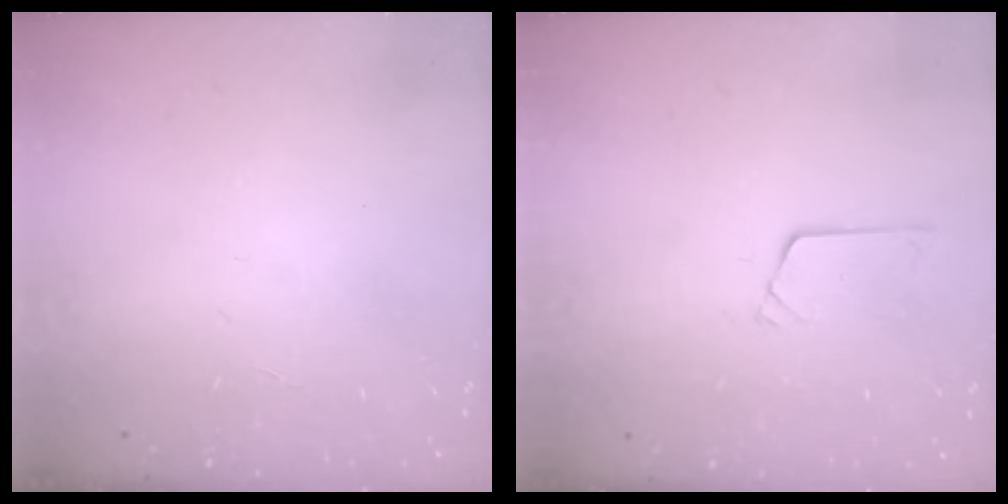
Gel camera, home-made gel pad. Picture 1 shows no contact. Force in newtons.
{"total": 2.6, "press": 2.6, "slide": 0.2}